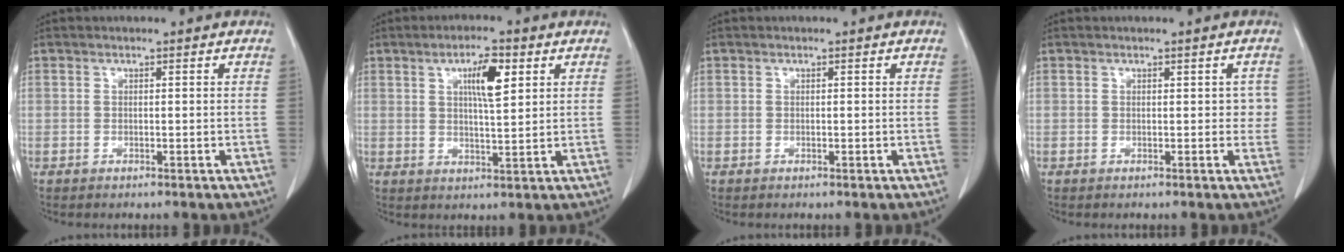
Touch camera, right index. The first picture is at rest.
{"total": 6.2, "force": [2.5, 1.3, 5.6], "torque": [-0.096, 0.002, 0.041]}
{"total": 0.0}
{"total": 1.8, "force": [0.3, 1.4, 1.2], "torque": [-0.004, 0.012, 0.002]}